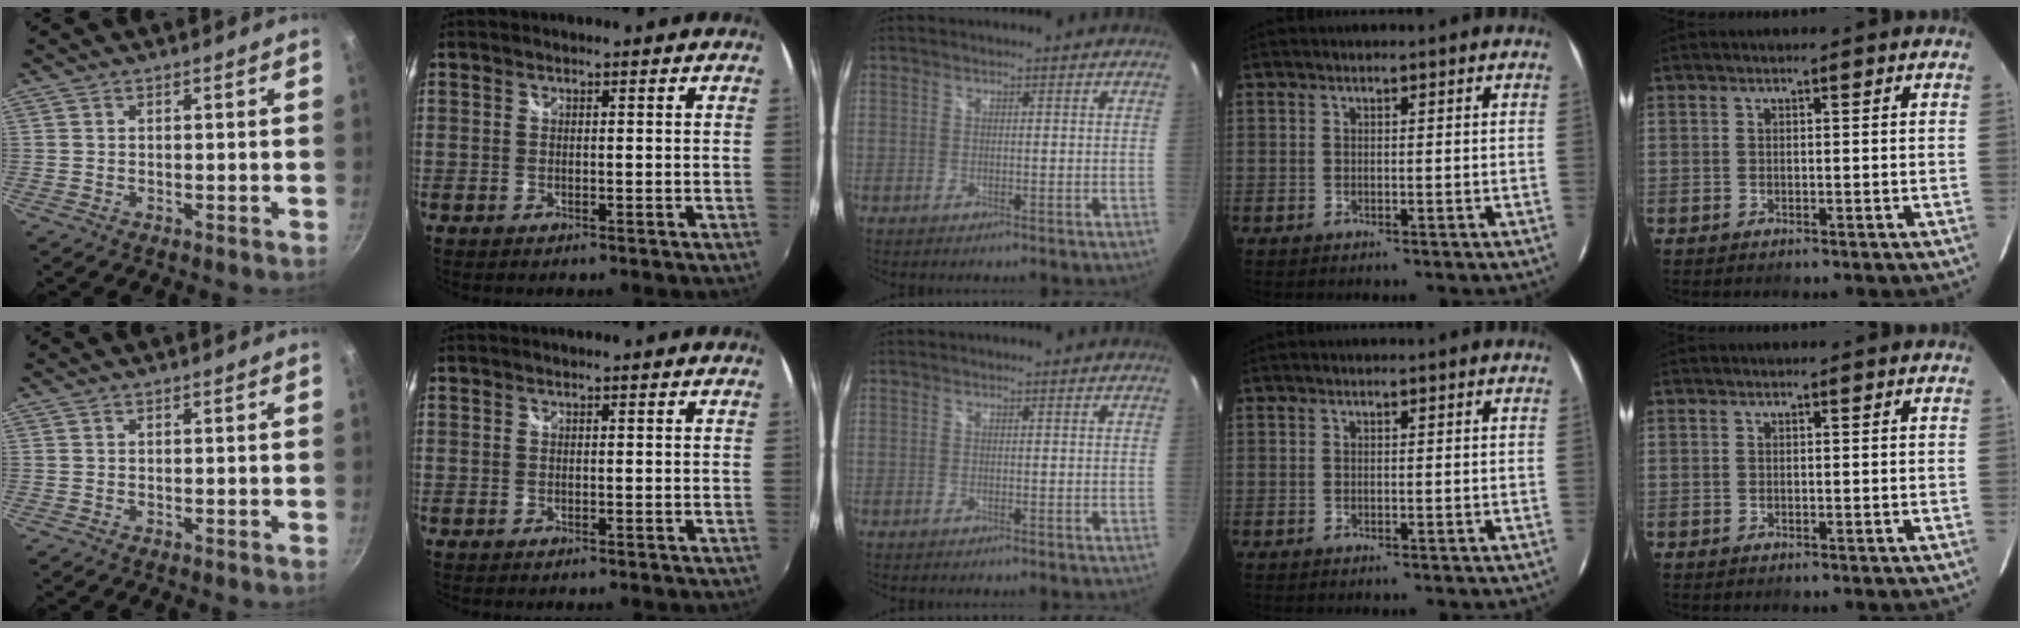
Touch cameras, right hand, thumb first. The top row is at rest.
{}